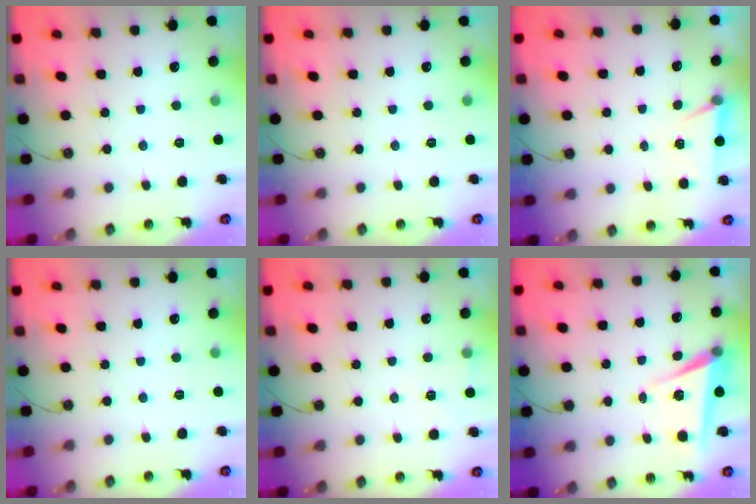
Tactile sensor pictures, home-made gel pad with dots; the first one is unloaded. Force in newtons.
{"total": 0.0}
{"total": 5.4, "press": 2.9, "slide": 4.5}
{"total": 0.0}
{"total": 5.3, "press": 3.6, "slide": 4.0}
{"total": 6.8, "press": 5.8, "slide": 3.7}